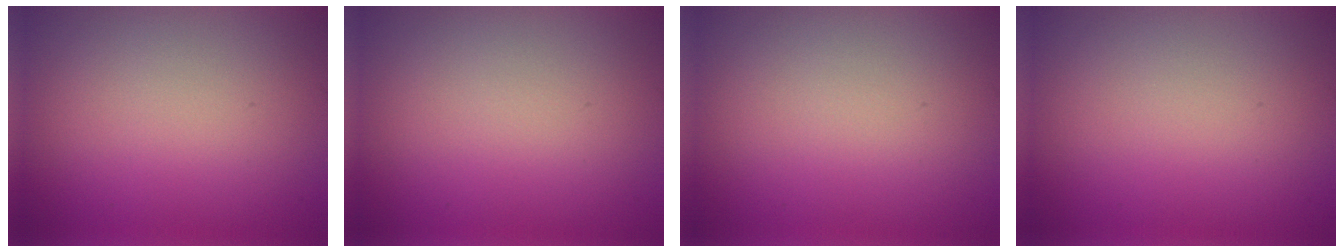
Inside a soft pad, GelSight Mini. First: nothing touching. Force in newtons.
{"total": 0.0}
{"total": 0.0}
{"total": 0.0}